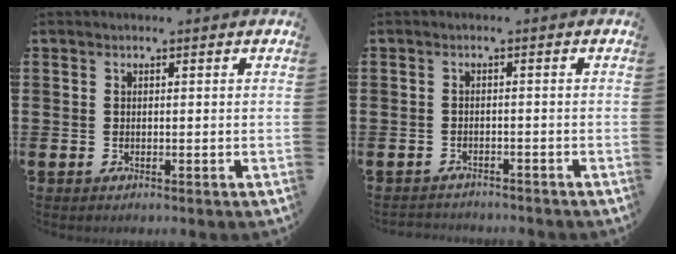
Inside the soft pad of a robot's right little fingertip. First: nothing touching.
{"total": 1.3, "force": [-1.3, 0.1, -0.2], "torque": [-0.001, 0.003, -0.029]}